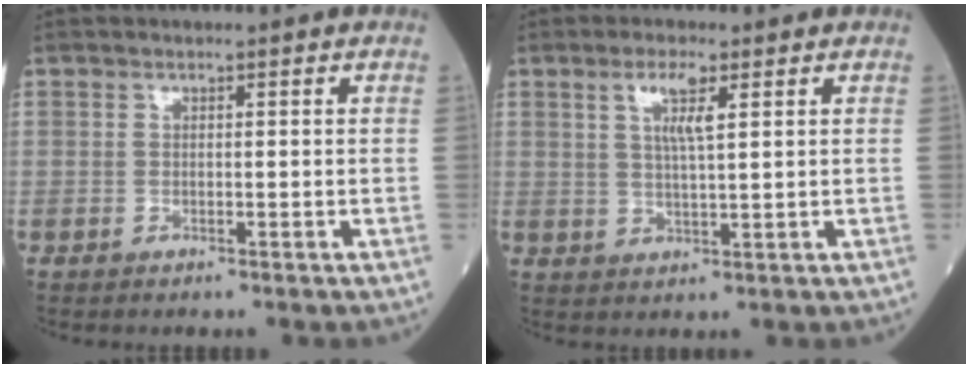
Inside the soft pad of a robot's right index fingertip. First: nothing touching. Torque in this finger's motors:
{"motor_torque": [0.69, 0.47, 0.28, 0.10]}